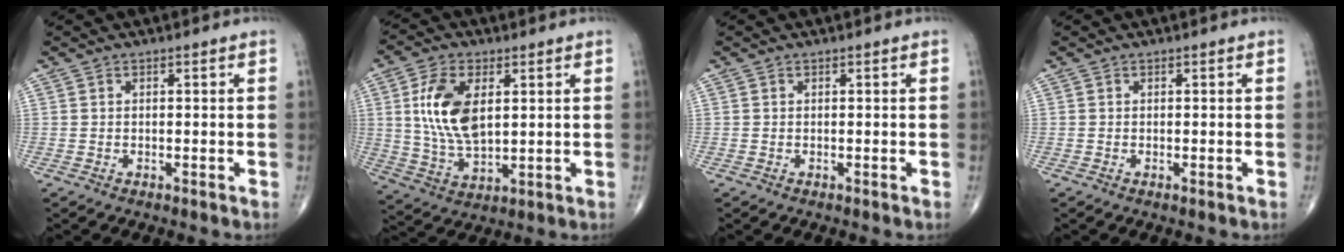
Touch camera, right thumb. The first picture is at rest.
{"total": 12.8, "force": [2.9, 6.9, 10.4], "torque": [-0.199, -0.013, 0.061]}
{"total": 0.0}
{"total": 0.0}